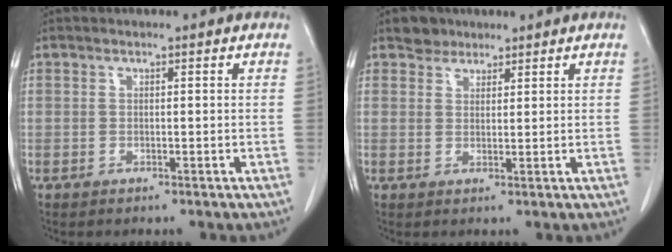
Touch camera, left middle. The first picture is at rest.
{"total": 2.6, "force": [2.1, 1.6, 0.2], "torque": [-0.004, 0.008, 0.033]}